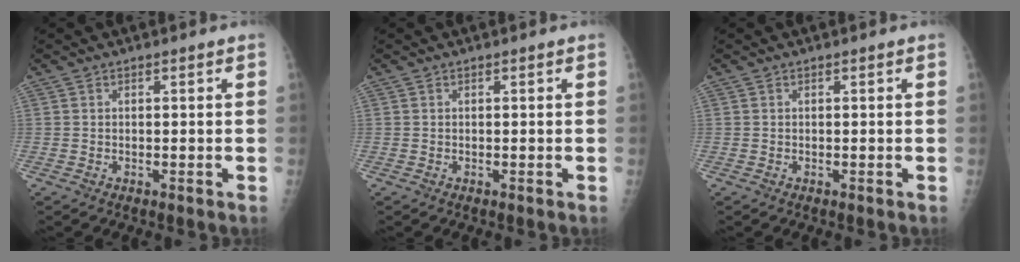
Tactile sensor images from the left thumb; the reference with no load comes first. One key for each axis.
{"total": 0.0}
{"total": 0.0}